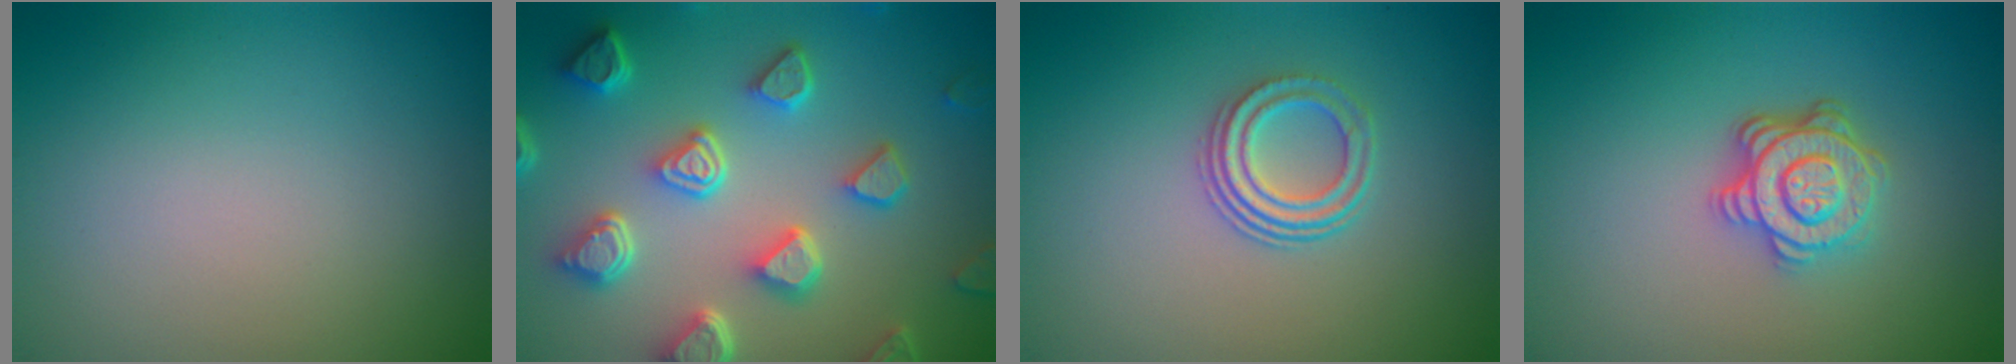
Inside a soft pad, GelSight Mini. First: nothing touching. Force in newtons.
{"total": 6.8, "press": 5.4, "slide": 4.2}
{"total": 3.0, "press": 2.2, "slide": 2.0}
{"total": 4.1, "press": 3.2, "slide": 2.6}